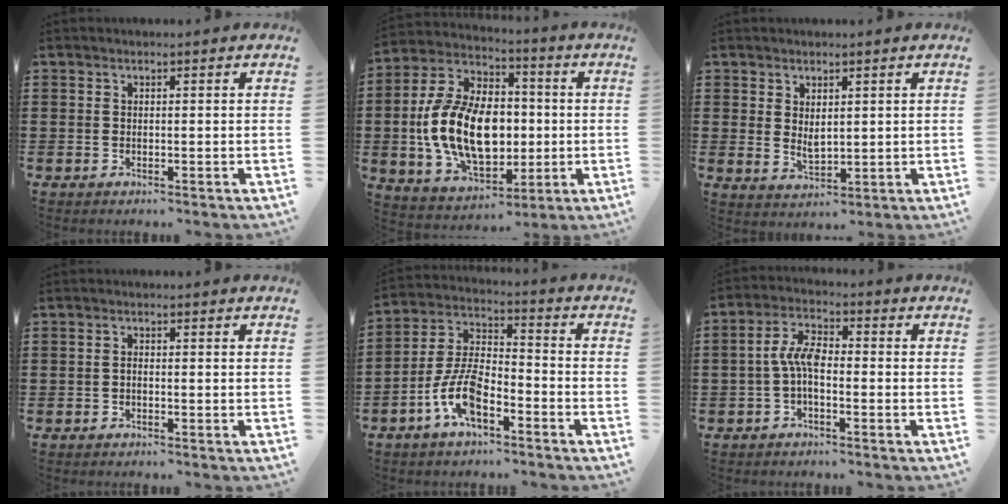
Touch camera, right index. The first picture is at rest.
{"total": 15.7, "force": [-1.3, 9.8, 12.1], "torque": [-0.275, 0.001, -0.024]}
{"total": 2.6, "force": [1.5, 1.5, 1.5], "torque": [-0.023, -0.001, 0.027]}
{"total": 0.6, "force": [-0.4, 0.1, 0.4], "torque": [-0.010, -0.003, -0.007]}
{"total": 8.8, "force": [-4.6, 3.8, 6.5], "torque": [-0.162, -0.002, -0.095]}
{"total": 5.1, "force": [-1.0, 2.0, 4.6], "torque": [-0.105, 0.001, -0.023]}